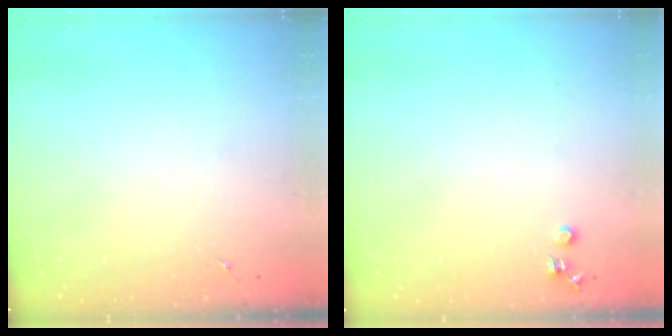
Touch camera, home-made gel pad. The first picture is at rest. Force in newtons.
{"total": 3.5, "press": 3.5, "slide": 0.4}